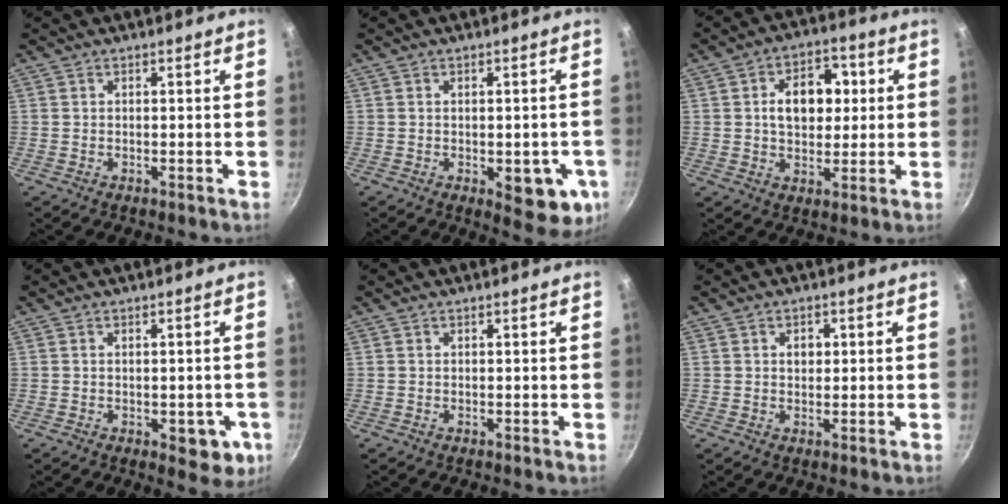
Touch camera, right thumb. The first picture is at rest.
{"total": 8.8, "force": [-2.9, 3.9, 7.4], "torque": [-0.066, 0.005, -0.025]}
{"total": 10.9, "force": [1.8, 7.3, 7.9], "torque": [-0.086, 0.009, 0.027]}
{"total": 5.8, "force": [-2.0, 2.9, 4.6], "torque": [-0.031, 0.007, -0.016]}
{"total": 0.0}
{"total": 2.3, "force": [0.6, 1.7, 1.4], "torque": [-0.008, 0.001, 0.008]}